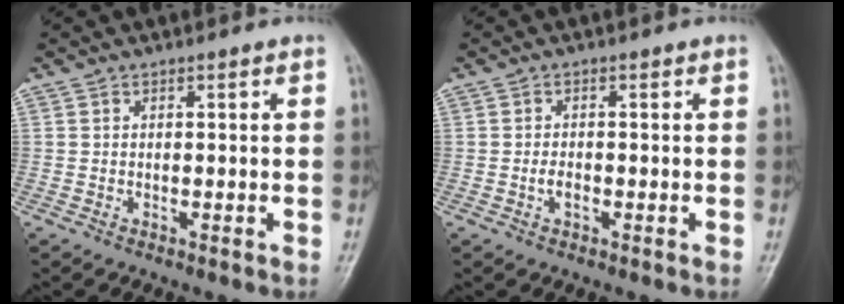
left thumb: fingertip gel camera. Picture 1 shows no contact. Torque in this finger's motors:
{"motor_torque": [0.35, 0.73, 0.32, 0.26, -0.01]}